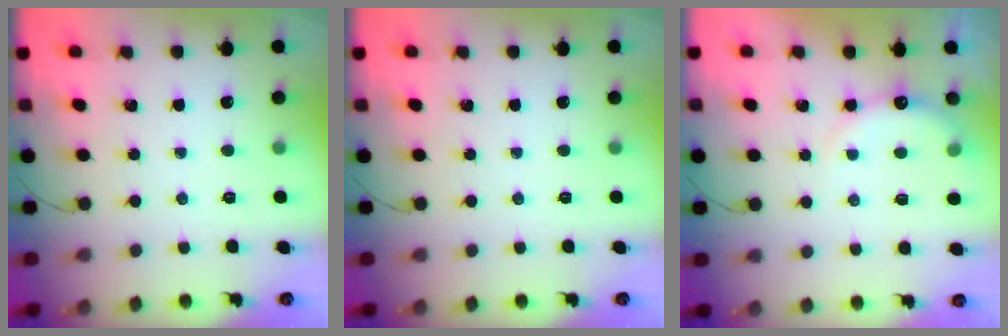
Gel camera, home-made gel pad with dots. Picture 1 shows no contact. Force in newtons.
{"total": 0.0}
{"total": 8.4, "press": 8.3, "slide": 0.9}